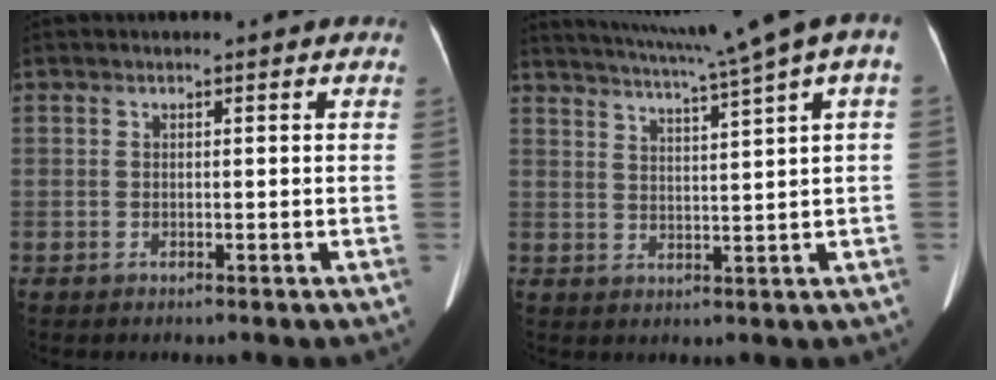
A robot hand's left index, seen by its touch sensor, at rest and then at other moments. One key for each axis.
{"total": 12.6, "fx": 8.8, "fy": -1.5, "fz": 8.8, "tx": -0.143, "ty": 0.011, "tz": 0.117}